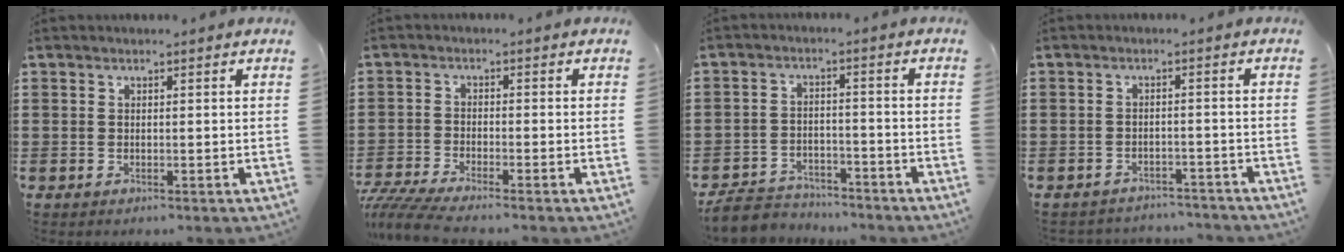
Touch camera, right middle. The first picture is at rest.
{"total": 4.1, "force": [-3.8, 0.0, 1.4], "torque": [-0.046, -0.016, -0.081]}
{"total": 5.0, "force": [-4.8, 1.3, 0.4], "torque": [-0.020, 0.008, -0.101]}
{"total": 2.6, "force": [-2.6, 0.3, -0.1], "torque": [-0.006, -0.001, -0.055]}